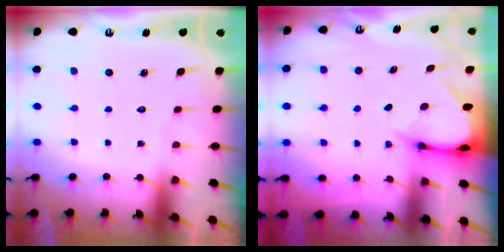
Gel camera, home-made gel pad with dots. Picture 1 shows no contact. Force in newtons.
{"total": 3.6, "press": 3.6, "slide": 0.2}